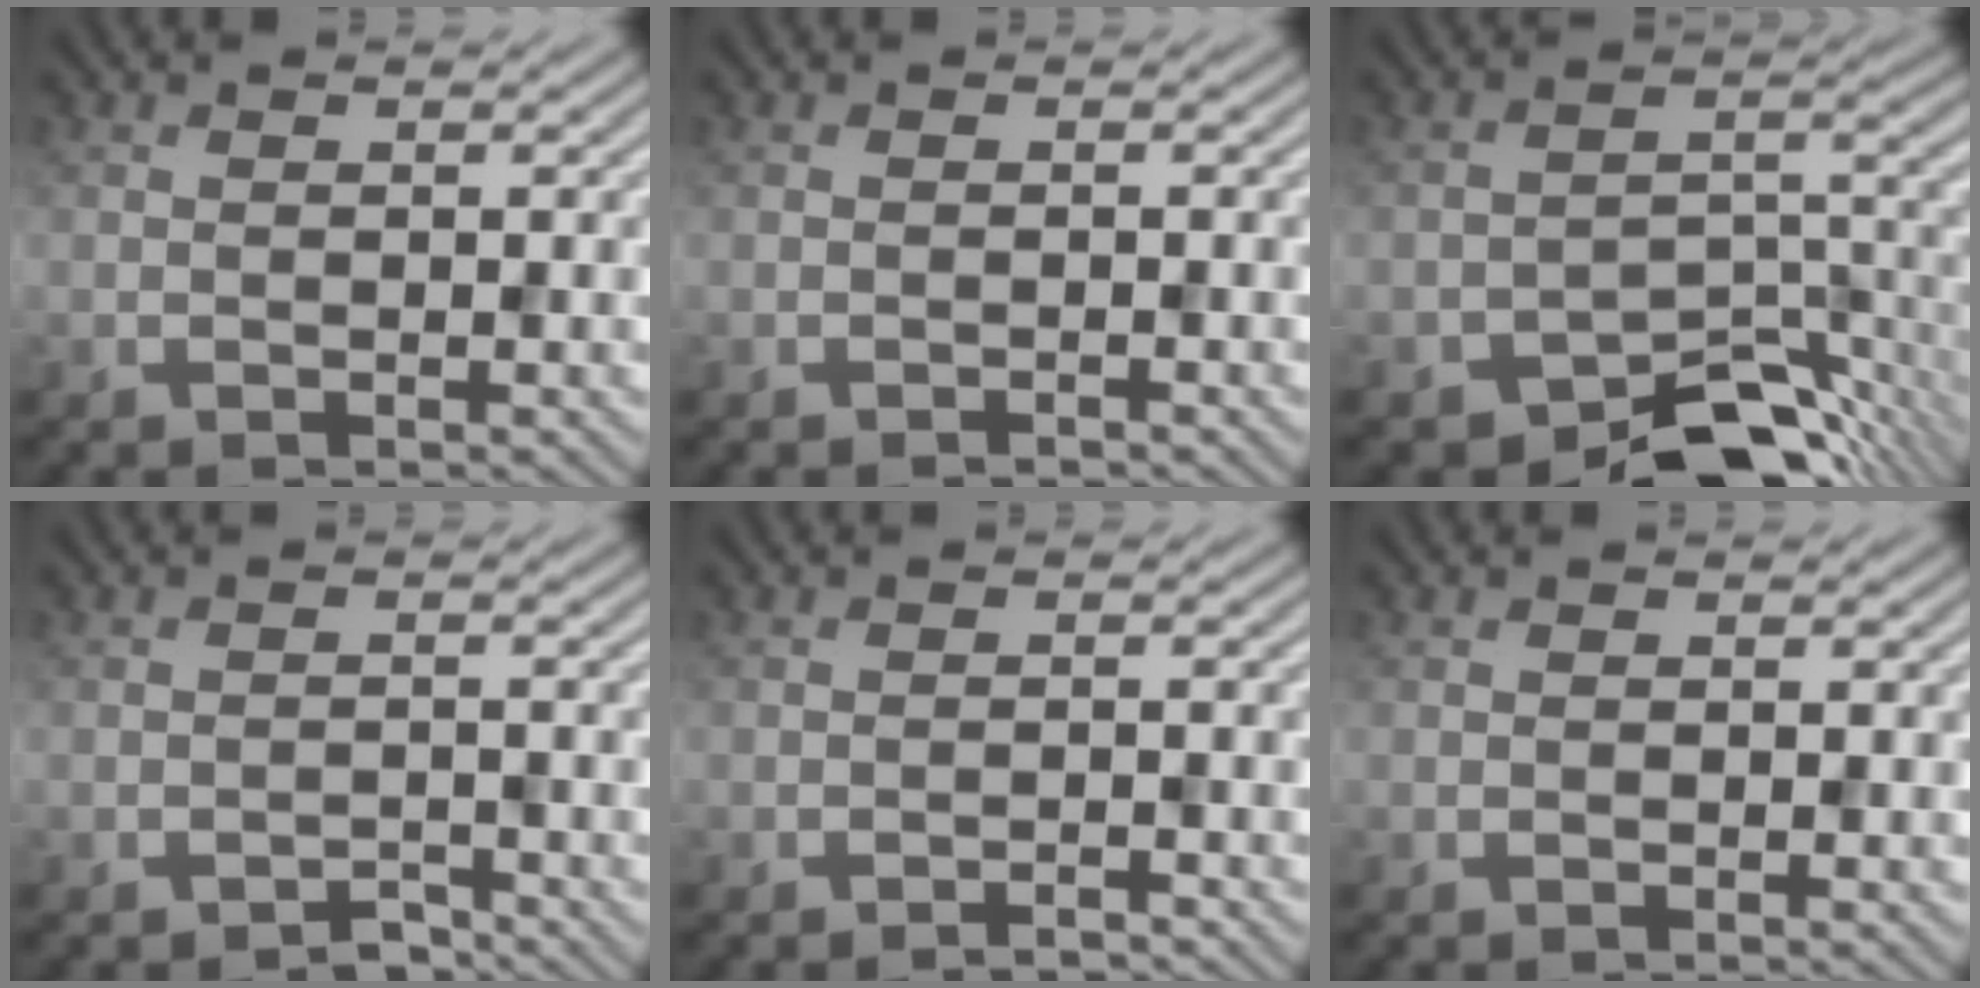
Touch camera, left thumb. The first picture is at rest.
{"total": 0.5, "force": [-0.5, 0.0, 0.1], "torque": [0.000, 0.002, -0.010]}
{"total": 10.1, "force": [-7.7, 4.3, 4.8], "torque": [-0.054, -0.012, -0.129]}
{"total": 1.7, "force": [-1.5, 0.6, 0.5], "torque": [-0.005, 0.003, -0.028]}
{"total": 1.1, "force": [-1.1, 0.1, 0.4], "torque": [-0.003, 0.002, -0.021]}
{"total": 0.0}